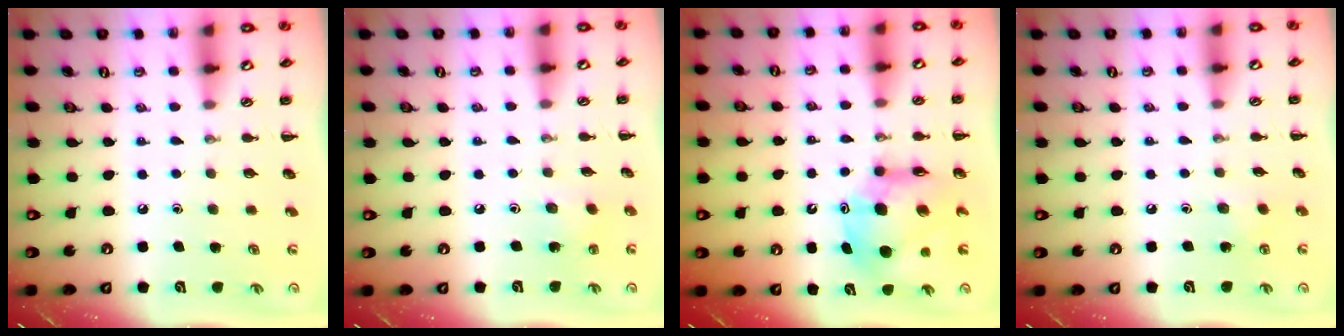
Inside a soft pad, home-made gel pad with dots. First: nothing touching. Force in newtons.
{"total": 2.5, "press": 2.4, "slide": 0.8}
{"total": 9.5, "press": 9.1, "slide": 3.0}
{"total": 4.3, "press": 4.1, "slide": 1.3}